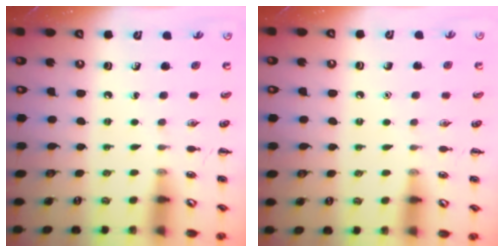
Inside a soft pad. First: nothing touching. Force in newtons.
{"total": 1.5, "press": 1.5, "slide": 0.2}